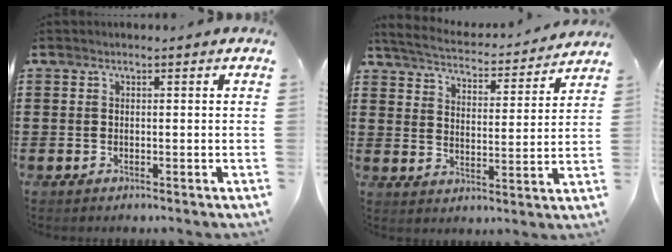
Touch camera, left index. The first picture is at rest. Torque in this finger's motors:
{"motor_torque": [1.07, -1.07, 0.02, 0.04]}